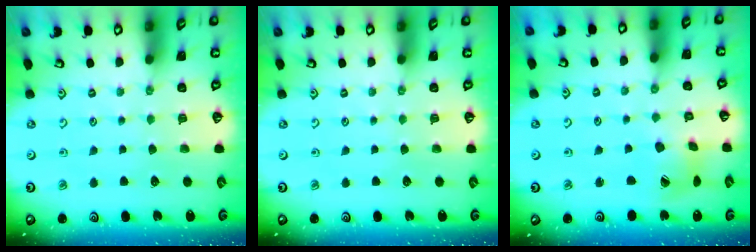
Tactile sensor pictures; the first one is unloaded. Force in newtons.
{"total": 0.0}
{"total": 7.6, "press": 7.6, "slide": 1.0}